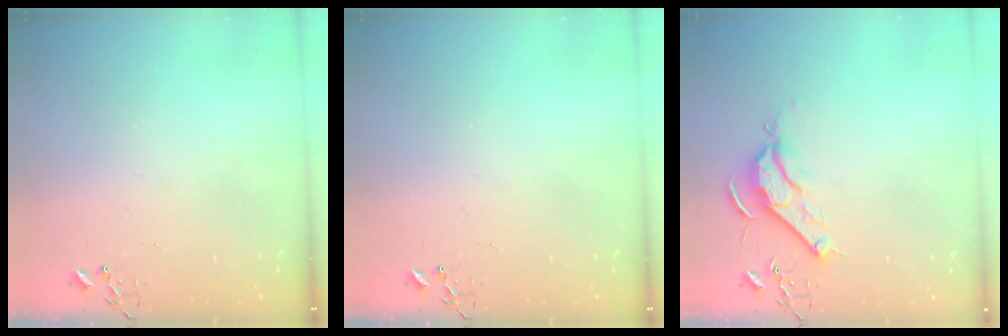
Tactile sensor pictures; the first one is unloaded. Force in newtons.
{"total": 0.0}
{"total": 9.1, "press": 9.1, "slide": 0.1}